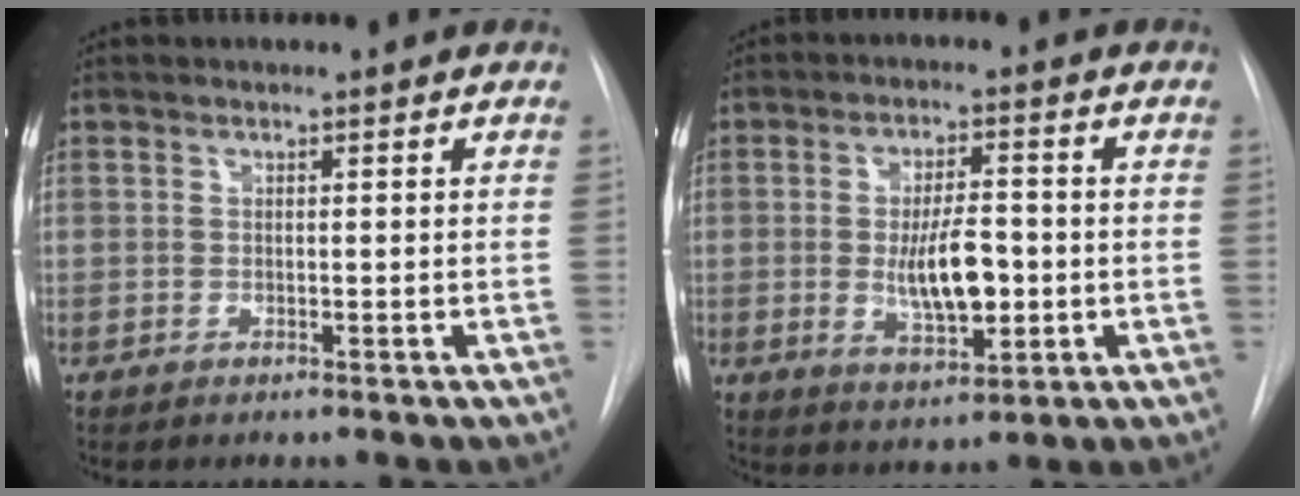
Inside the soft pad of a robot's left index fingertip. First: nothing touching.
{"total": 8.5, "force": [-1.0, 3.1, 7.8], "torque": [-0.139, -0.007, -0.013]}